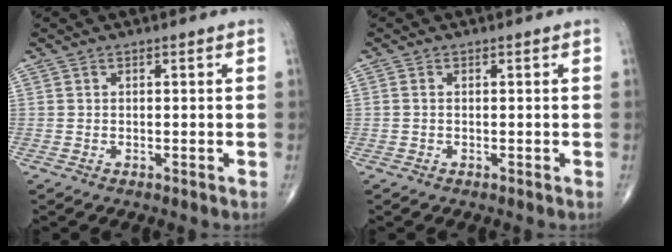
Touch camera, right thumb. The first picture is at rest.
{"total": 0.5, "force": [0.0, 0.3, 0.4], "torque": [-0.009, -0.001, -0.002]}